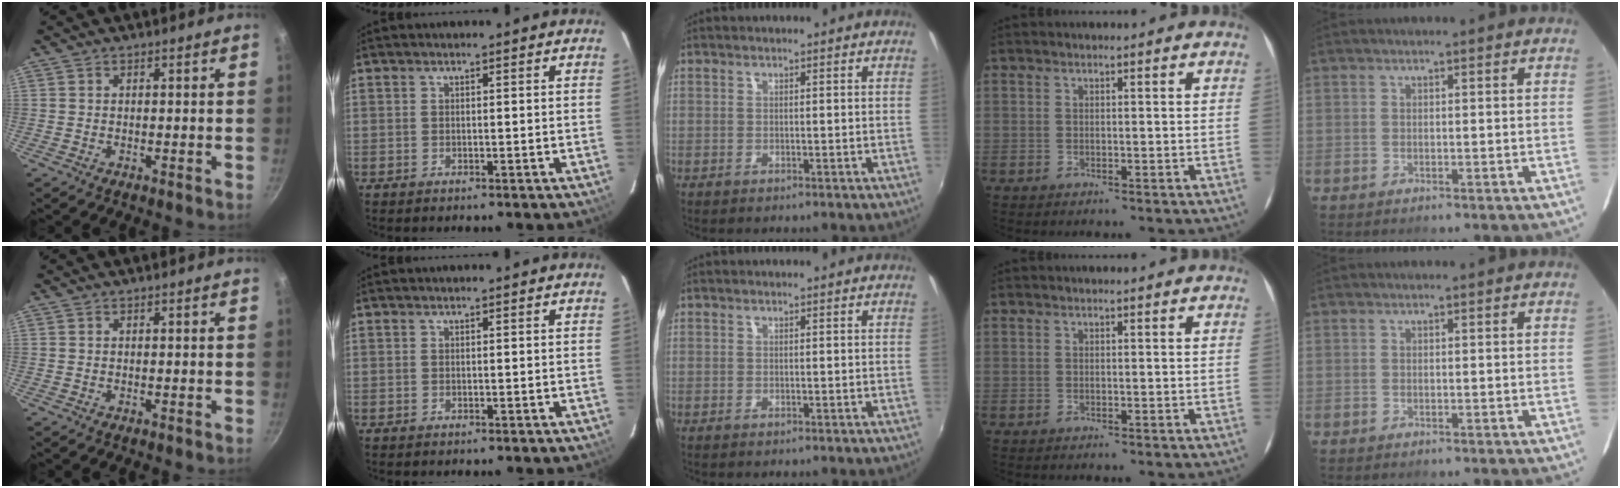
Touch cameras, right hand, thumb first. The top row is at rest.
{}